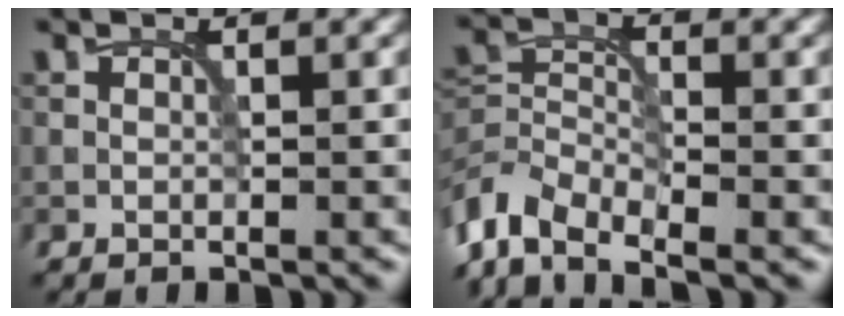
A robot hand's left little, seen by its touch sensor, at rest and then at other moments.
{"total": 5.7, "force": [-4.2, 2.3, 3.0], "torque": [-0.057, -0.003, -0.096]}